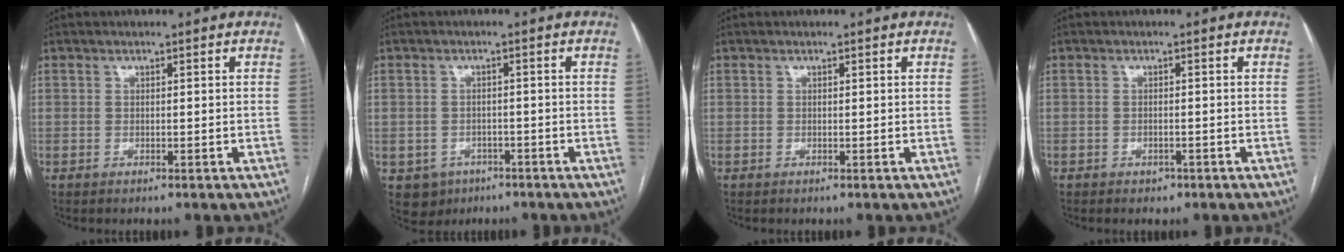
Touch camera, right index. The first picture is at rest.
{"total": 4.3, "force": [-2.1, 3.7, 0.7], "torque": [-0.007, 0.005, -0.027]}
{"total": 0.0}
{"total": 1.2, "force": [-0.8, 0.8, 0.5], "torque": [-0.009, 0.000, -0.009]}